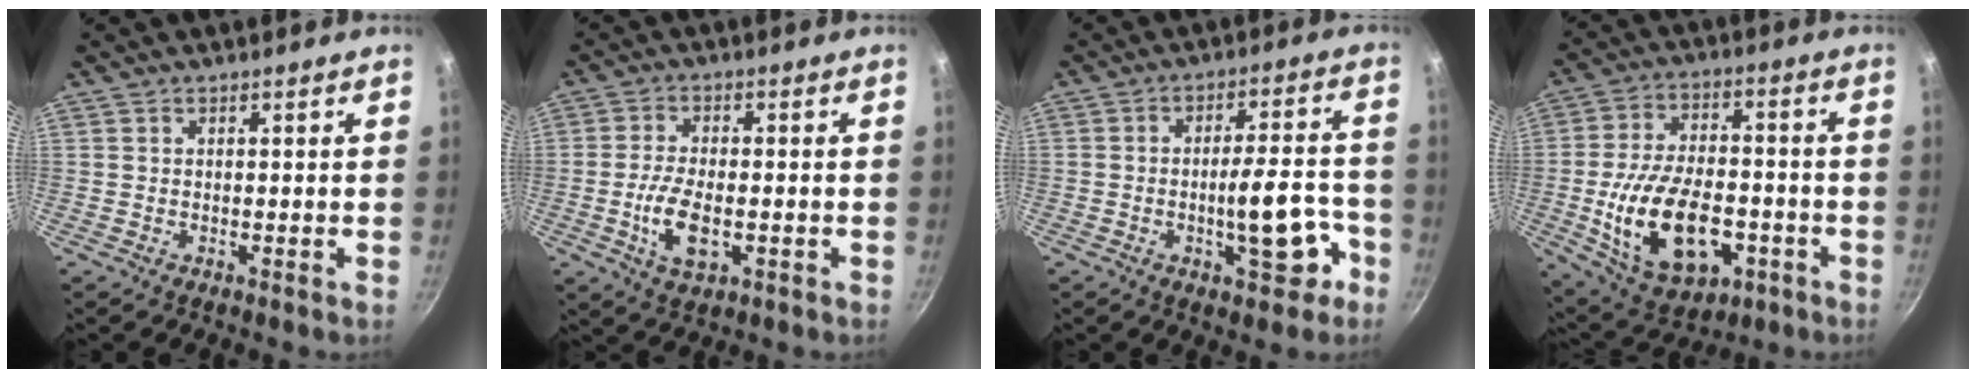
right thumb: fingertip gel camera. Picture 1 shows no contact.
{"total": 8.0, "force": [-2.0, 3.9, 6.7], "torque": [-0.132, 0.004, -0.036]}
{"total": 11.2, "force": [-4.5, 4.2, 9.3], "torque": [-0.102, 0.041, -0.058]}
{"total": 20.1, "force": [-5.3, 11.7, 15.4], "torque": [-0.263, 0.022, -0.075]}